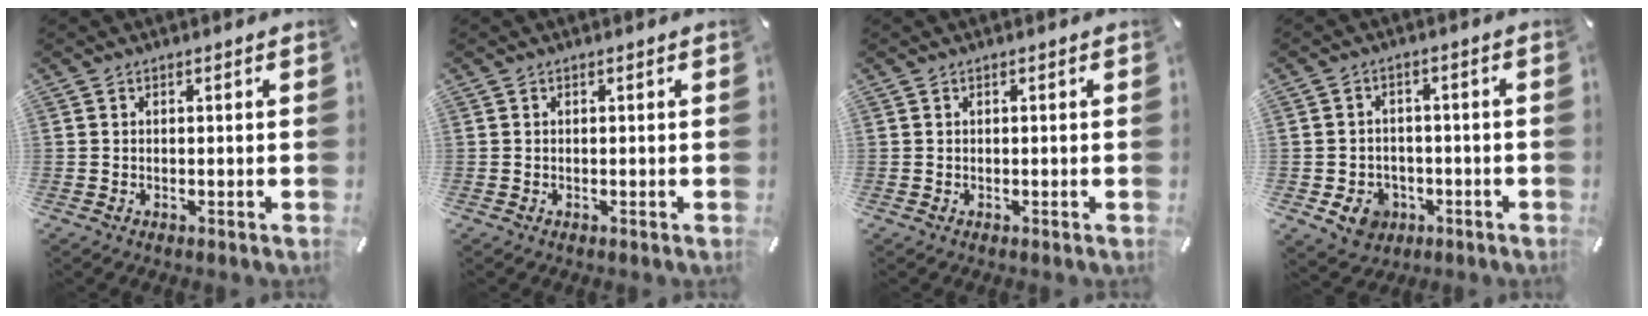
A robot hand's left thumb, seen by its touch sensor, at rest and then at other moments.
{"total": 0.0}
{"total": 0.0}
{"total": 6.8, "force": [-2.8, 5.7, 2.3], "torque": [-0.042, 0.013, -0.053]}